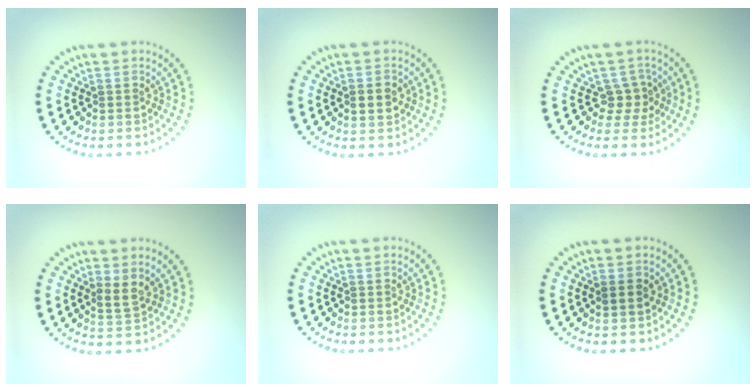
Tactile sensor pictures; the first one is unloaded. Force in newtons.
{"total": 2.3, "press": 2.3, "slide": 0.1}
{"total": 2.1, "press": 1.6, "slide": 1.4}
{"total": 1.7, "press": 1.4, "slide": 1.0}
{"total": 0.0}
{"total": 1.2, "press": 1.1, "slide": 0.4}